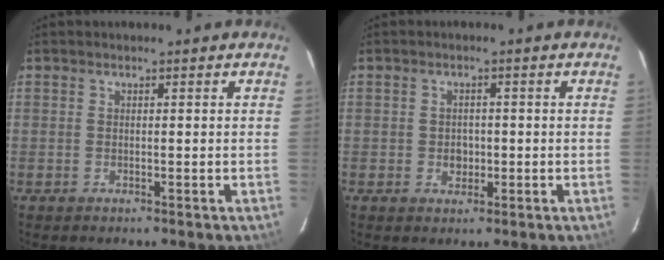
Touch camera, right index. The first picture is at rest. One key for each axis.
{"total": 2.5, "fx": -0.4, "fy": 2.2, "fz": 1.1, "tx": -0.019, "ty": 0.005, "tz": -0.003}